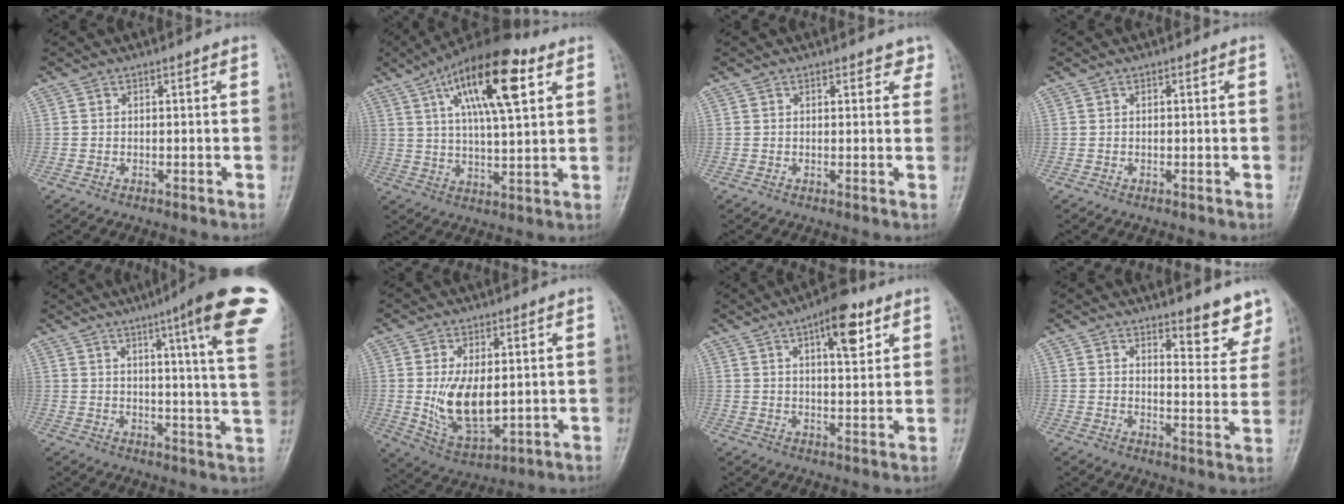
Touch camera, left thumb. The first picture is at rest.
{"total": 18.4, "force": [8.0, 6.1, 15.4], "torque": [-0.235, -0.011, 0.129]}
{"total": 2.3, "force": [1.6, 1.2, 1.0], "torque": [0.011, -0.006, 0.014]}
{"total": 0.0}
{"total": 18.7, "force": [9.8, 1.1, 15.8], "torque": [-0.192, -0.037, 0.110]}
{"total": 10.8, "force": [0.4, 5.7, 9.2], "torque": [-0.153, -0.019, 0.025]}
{"total": 9.1, "force": [4.4, 3.4, 7.1], "torque": [-0.085, -0.017, 0.061]}
{"total": 7.8, "force": [6.5, 2.5, 3.5], "torque": [-0.009, -0.049, 0.077]}